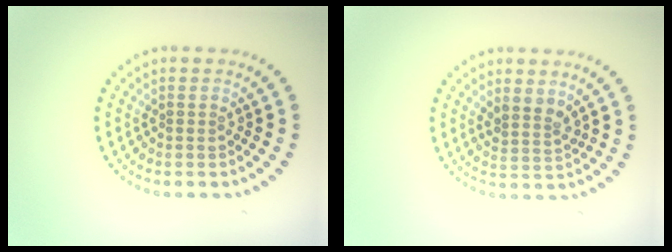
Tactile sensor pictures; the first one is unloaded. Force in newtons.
{"total": 2.0, "press": 1.6, "slide": 1.2}